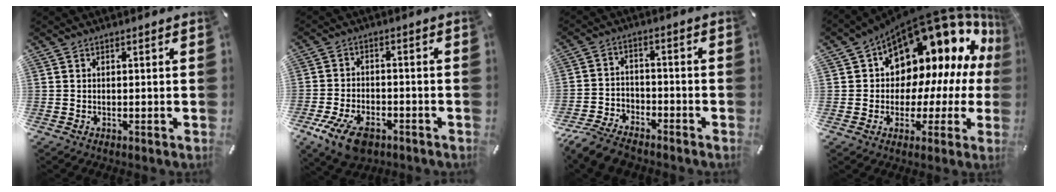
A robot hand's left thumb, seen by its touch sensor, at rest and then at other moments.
{"total": 9.0, "force": [-5.2, 5.1, 5.3], "torque": [-0.116, 0.018, -0.093]}
{"total": 8.2, "force": [-7.0, 3.4, 2.6], "torque": [-0.051, 0.034, -0.135]}
{"total": 15.2, "force": [9.3, 9.4, 7.5], "torque": [-0.102, -0.100, 0.161]}